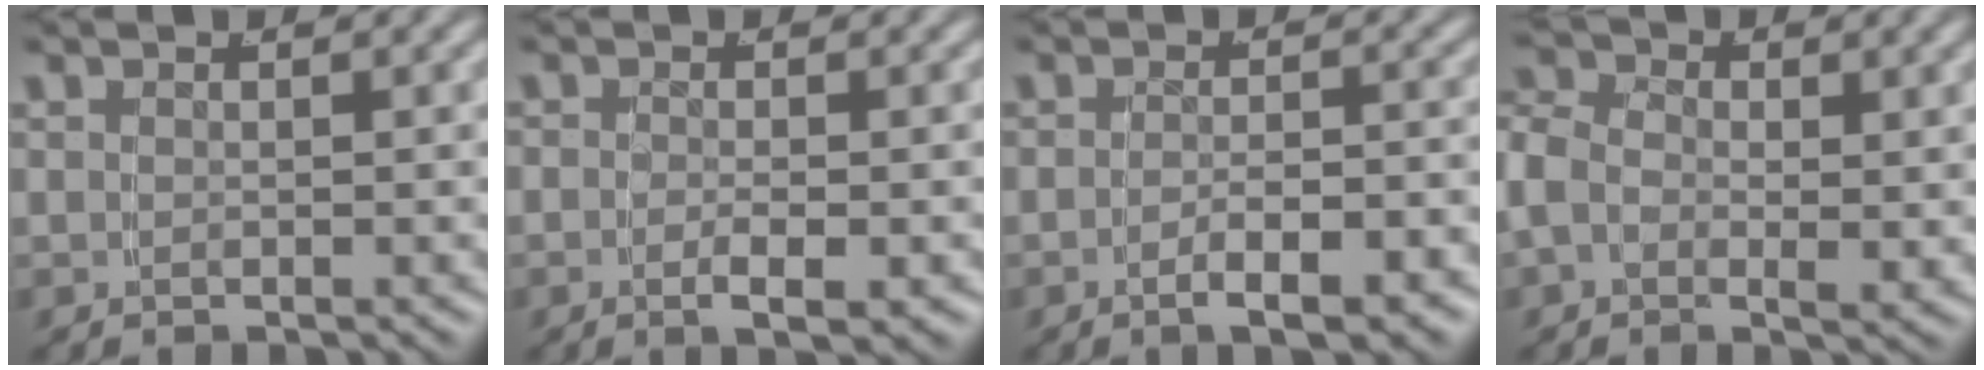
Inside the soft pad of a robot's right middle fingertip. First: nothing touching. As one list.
[{"total": 2.4, "force": [-0.9, 0.6, 2.1], "torque": [-0.039, -0.005, -0.014]}, {"total": 3.6, "force": [-2.6, 0.4, 2.5], "torque": [-0.038, -0.003, -0.042]}, {"total": 4.6, "force": [0.2, 3.5, 3.0], "torque": [-0.073, -0.008, -0.003]}]